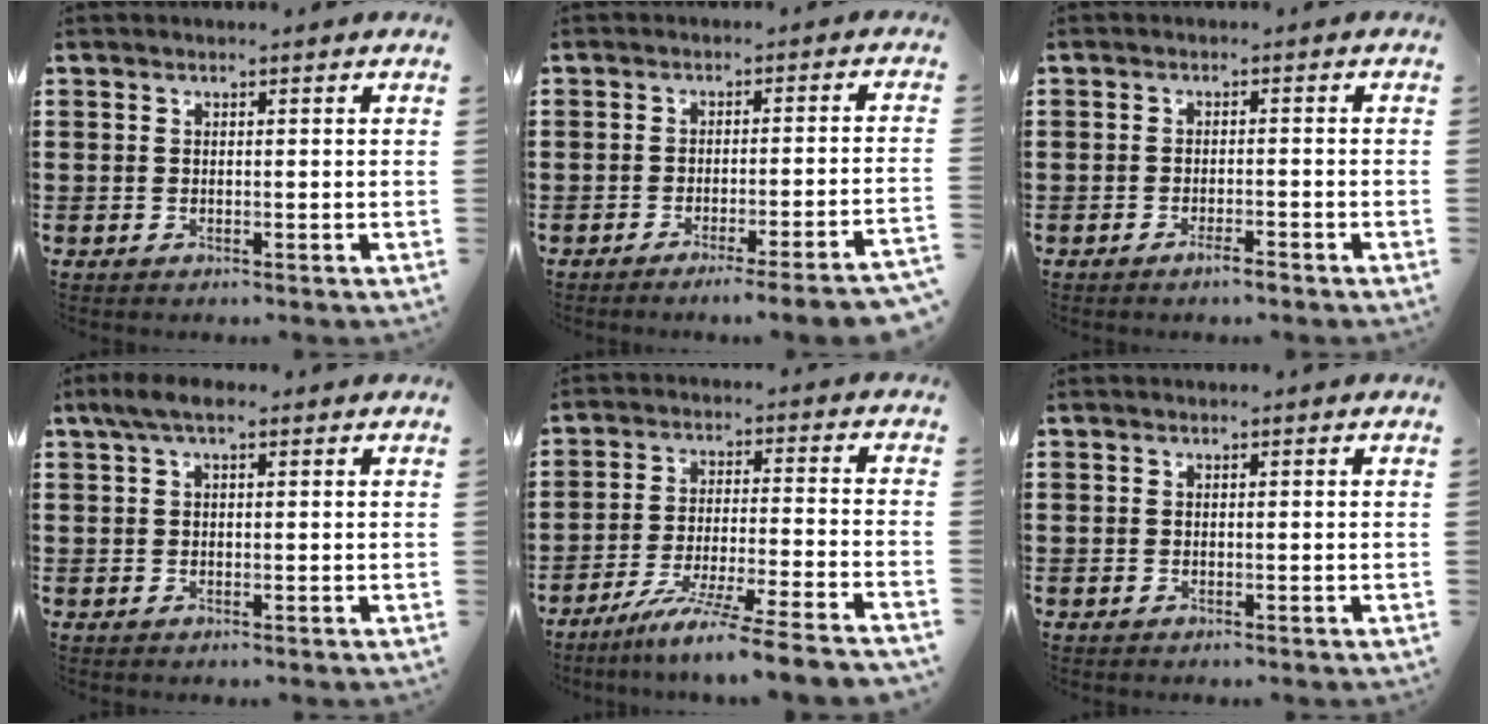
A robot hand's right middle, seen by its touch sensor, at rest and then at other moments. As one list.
[{"total": 3.7, "force": [-3.1, -0.7, 2.0], "torque": [-0.031, -0.014, -0.061]}, {"total": 2.1, "force": [-1.7, 0.2, 1.2], "torque": [-0.021, 0.000, -0.030]}, {"total": 3.2, "force": [1.8, 0.7, 2.5], "torque": [-0.054, 0.004, 0.032]}, {"total": 8.9, "force": [-7.7, -1.1, 4.3], "torque": [-0.078, -0.012, -0.151]}, {"total": 0.0}]